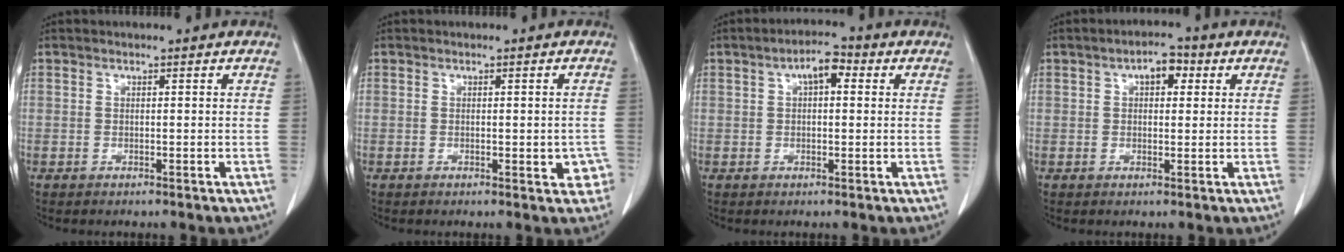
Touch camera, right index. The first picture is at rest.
{"total": 3.1, "force": [-0.7, 1.5, 2.7], "torque": [-0.017, 0.003, -0.004]}
{"total": 4.4, "force": [1.3, 1.9, 3.7], "torque": [-0.060, 0.020, 0.017]}
{"total": 4.0, "force": [1.5, 2.0, 3.1], "torque": [-0.046, 0.016, 0.019]}